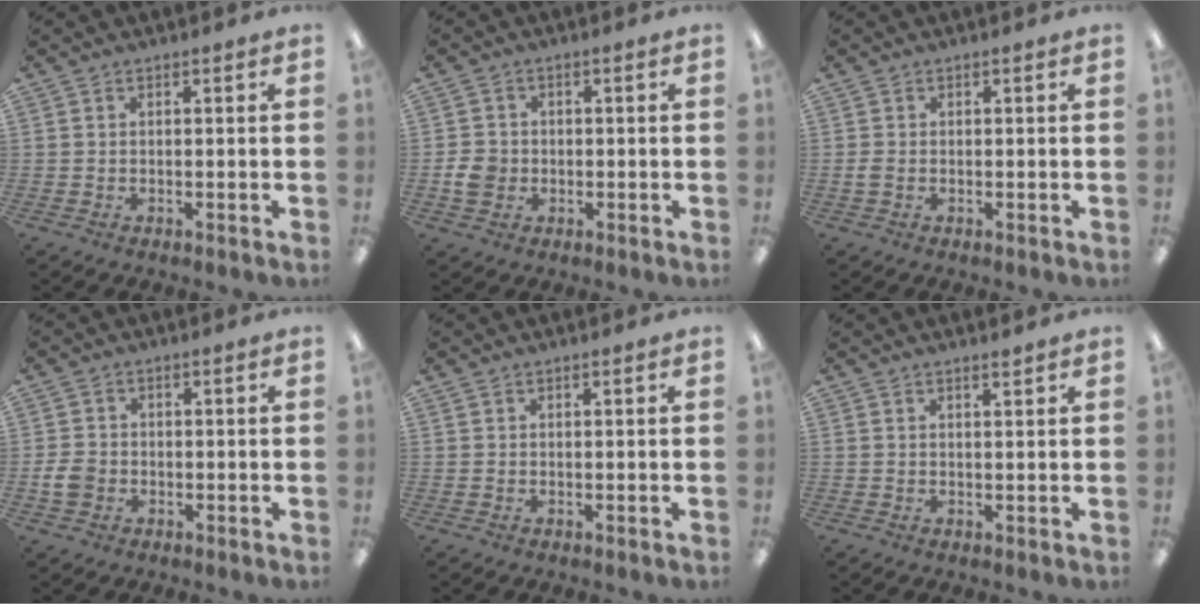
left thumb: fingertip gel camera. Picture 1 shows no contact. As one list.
[{"total": 4.7, "force": [-0.8, 4.1, 2.2], "torque": [-0.043, 0.007, -0.013]}, {"total": 1.7, "force": [-0.2, 1.1, 1.3], "torque": [-0.030, 0.001, -0.007]}, {"total": 4.4, "force": [-1.0, 3.6, 2.3], "torque": [-0.052, 0.004, -0.020]}, {"total": 0.6, "force": [0.2, 0.4, 0.3], "torque": [-0.006, 0.002, 0.004]}, {"total": 1.3, "force": [1.2, 0.1, 0.6], "torque": [-0.012, -0.001, 0.021]}]